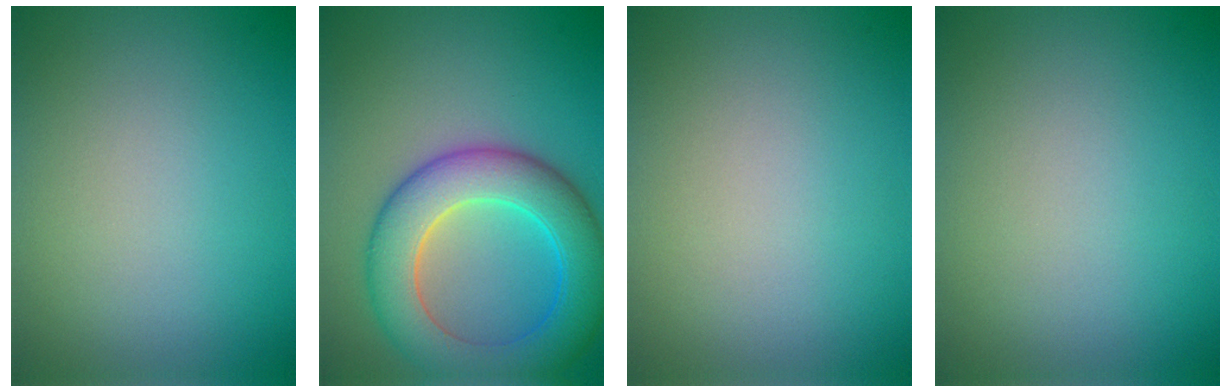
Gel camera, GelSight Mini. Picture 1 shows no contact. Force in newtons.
{"total": 8.8, "press": 8.8, "slide": 0.4}
{"total": 0.0}
{"total": 0.0}